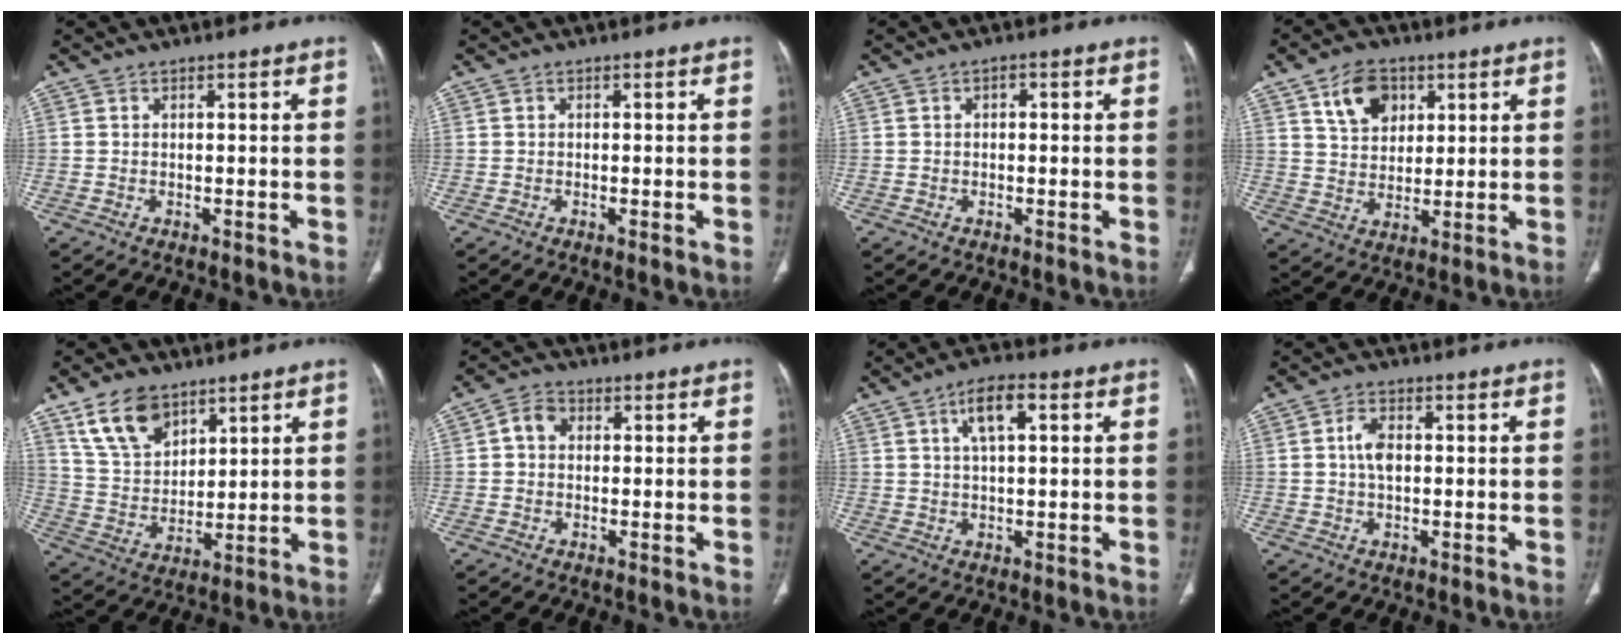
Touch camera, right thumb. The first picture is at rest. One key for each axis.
{"total": 0.9, "fx": -0.3, "fy": 0.2, "fz": 0.8, "tx": -0.015, "ty": -0.002, "tz": -0.004}
{"total": 1.2, "fx": 0.1, "fy": 0.8, "fz": 0.8, "tx": -0.008, "ty": 0.004, "tz": -0.001}
{"total": 9.0, "fx": 4.2, "fy": 6.3, "fz": 4.9, "tx": -0.058, "ty": -0.017, "tz": 0.077}
{"total": 11.4, "fx": 7.3, "fy": 6.7, "fz": 5.7, "tx": -0.088, "ty": -0.031, "tz": 0.148}
{"total": 3.7, "fx": 0.5, "fy": 3.0, "fz": 2.1, "tx": -0.029, "ty": 0.013, "tz": 0.003}
{"total": 6.4, "fx": 2.2, "fy": 2.6, "fz": 5.4, "tx": -0.091, "ty": 0.007, "tz": 0.038}
{"total": 4.0, "fx": 0.3, "fy": 2.4, "fz": 3.2, "tx": -0.061, "ty": 0.005, "tz": 0.003}